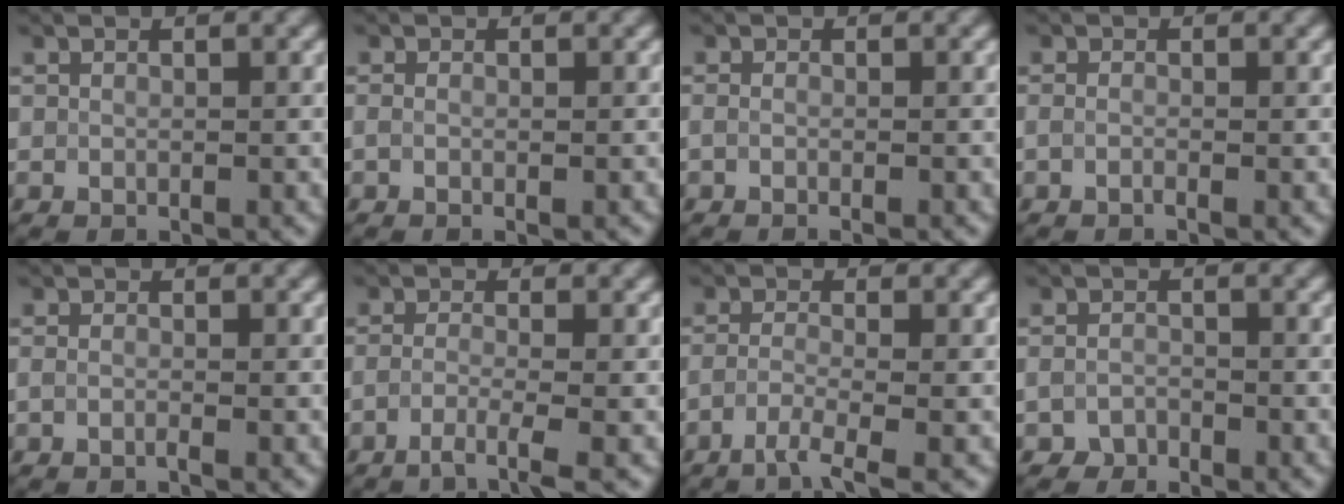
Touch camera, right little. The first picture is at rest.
{"total": 1.0, "force": [-0.5, 0.1, 0.9], "torque": [-0.011, 0.002, -0.002]}
{"total": 1.7, "force": [-1.0, 0.6, 1.3], "torque": [-0.002, -0.003, -0.012]}
{"total": 1.1, "force": [-0.8, 0.1, 0.6], "torque": [-0.006, -0.002, -0.012]}
{"total": 1.1, "force": [-0.8, 0.1, 0.7], "torque": [-0.007, -0.003, -0.012]}
{"total": 3.0, "force": [-2.2, 0.2, 2.0], "torque": [-0.027, 0.001, -0.052]}
{"total": 3.1, "force": [-2.4, 0.2, 1.9], "torque": [-0.028, 0.002, -0.055]}
{"total": 1.5, "force": [-1.4, 0.5, -0.3], "torque": [0.009, 0.006, -0.022]}